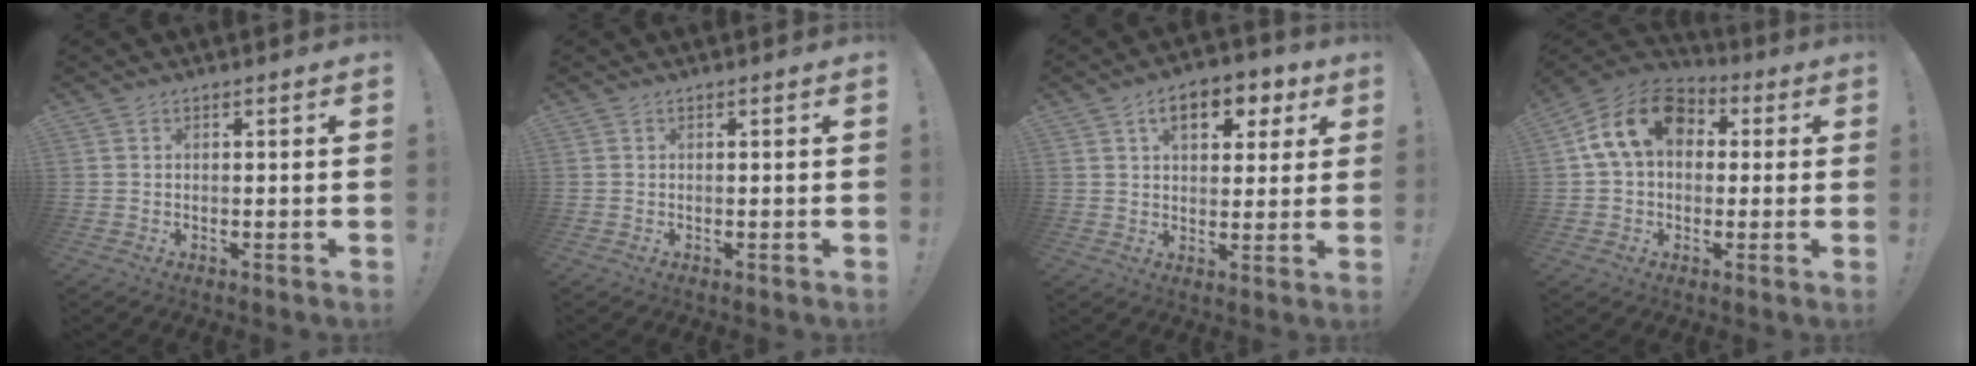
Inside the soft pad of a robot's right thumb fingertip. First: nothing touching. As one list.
[{"total": 0.0}, {"total": 9.8, "force": [4.4, 6.0, 6.5], "torque": [-0.092, -0.007, 0.074]}, {"total": 15.6, "force": [4.4, 11.2, 9.9], "torque": [-0.165, 0.007, 0.083]}]